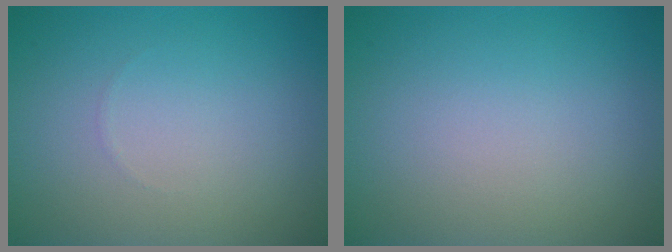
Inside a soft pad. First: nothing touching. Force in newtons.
{"total": 0.0}